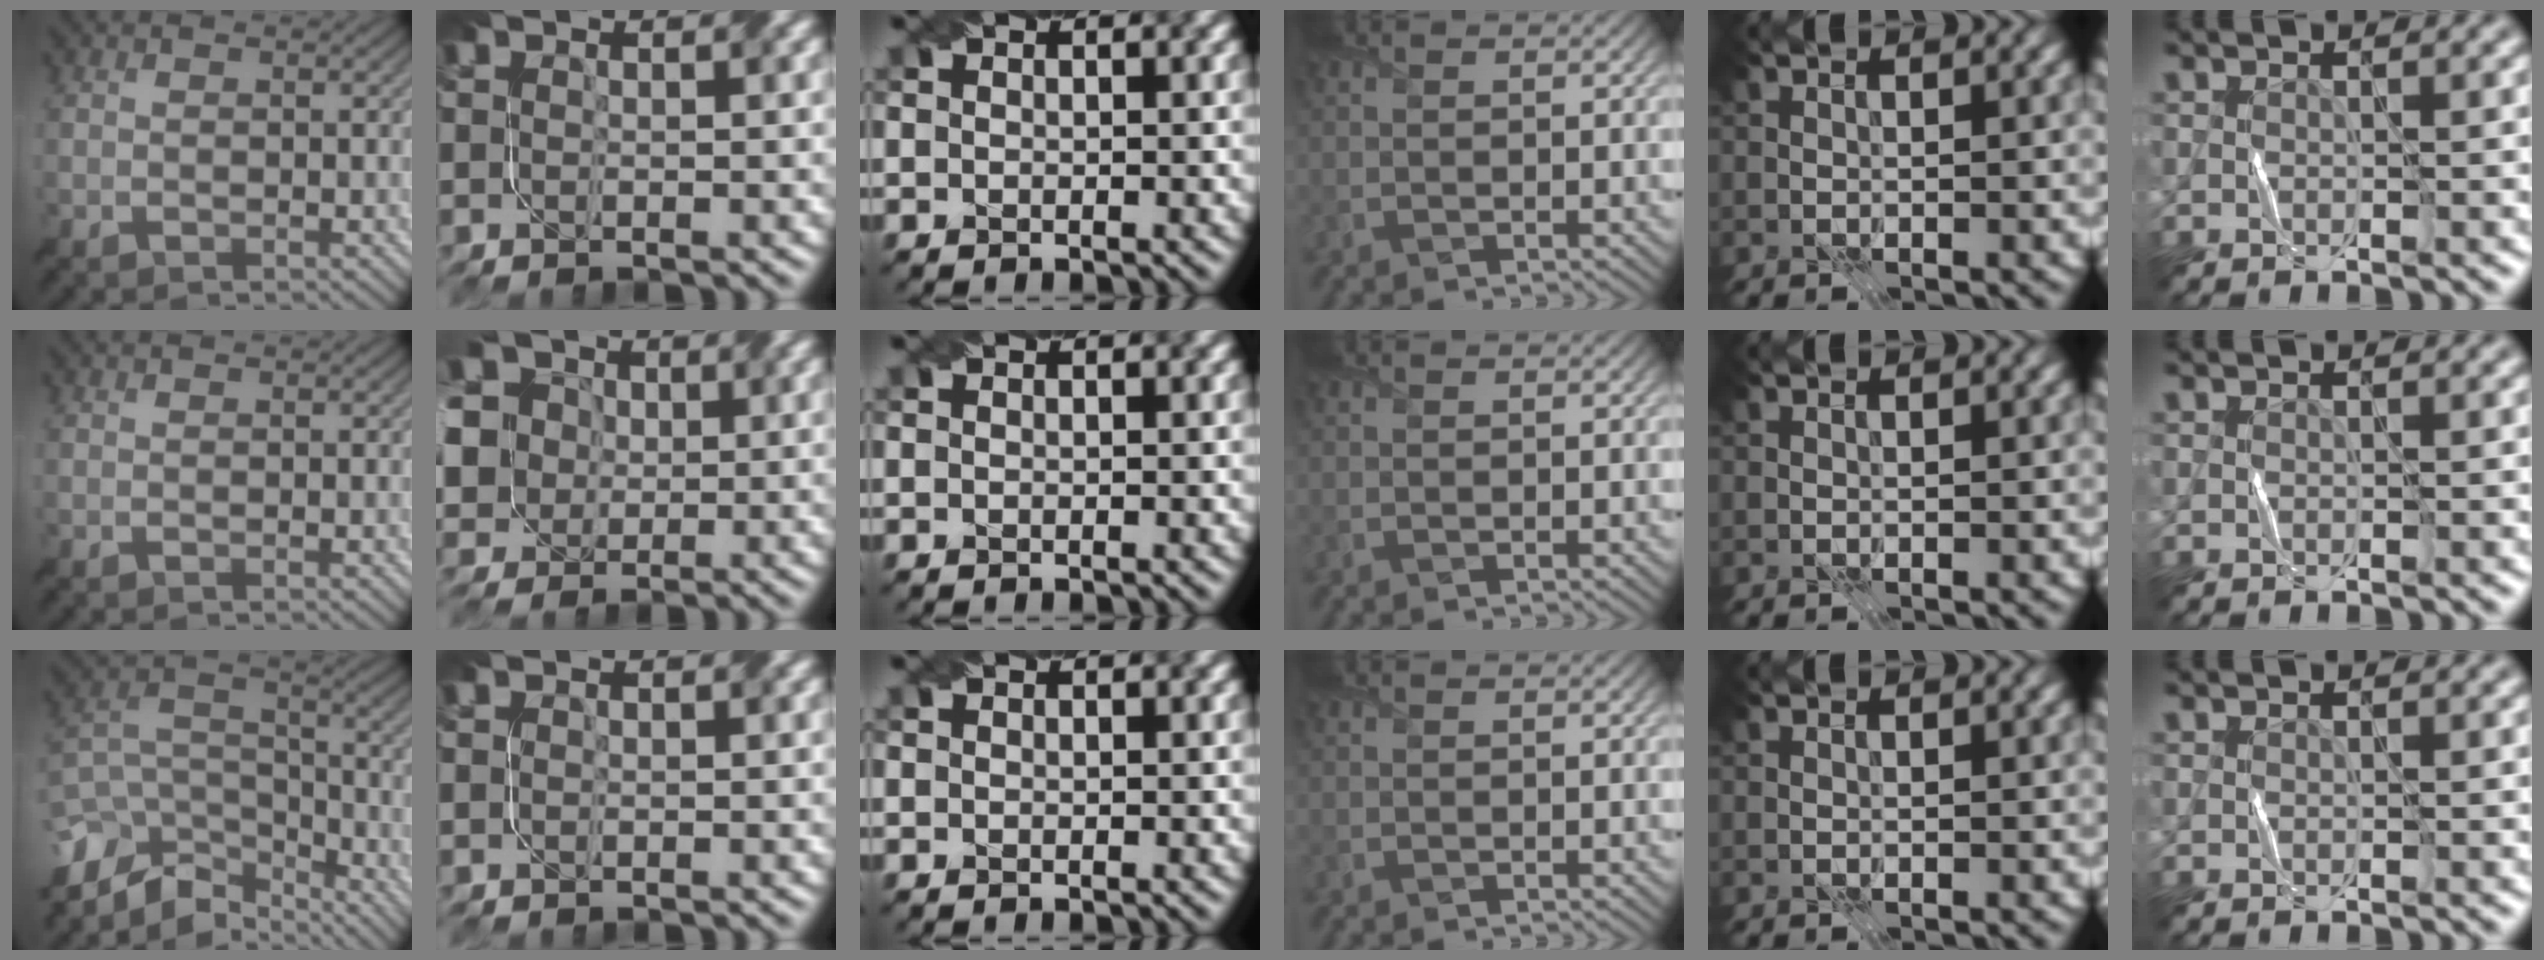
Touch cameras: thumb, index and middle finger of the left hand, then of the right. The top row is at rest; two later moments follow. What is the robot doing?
{"motion": "fold", "object": "coffee filter"}